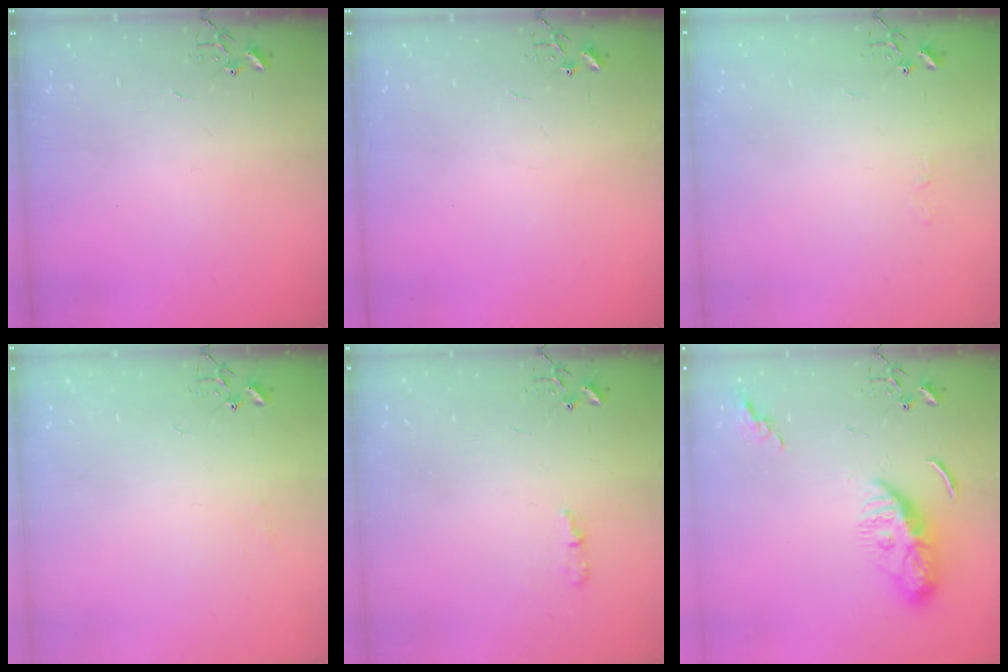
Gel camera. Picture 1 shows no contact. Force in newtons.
{"total": 0.0}
{"total": 3.3, "press": 3.2, "slide": 0.5}
{"total": 3.9, "press": 3.8, "slide": 0.6}
{"total": 4.7, "press": 4.7, "slide": 0.7}
{"total": 9.4, "press": 9.4, "slide": 1.0}